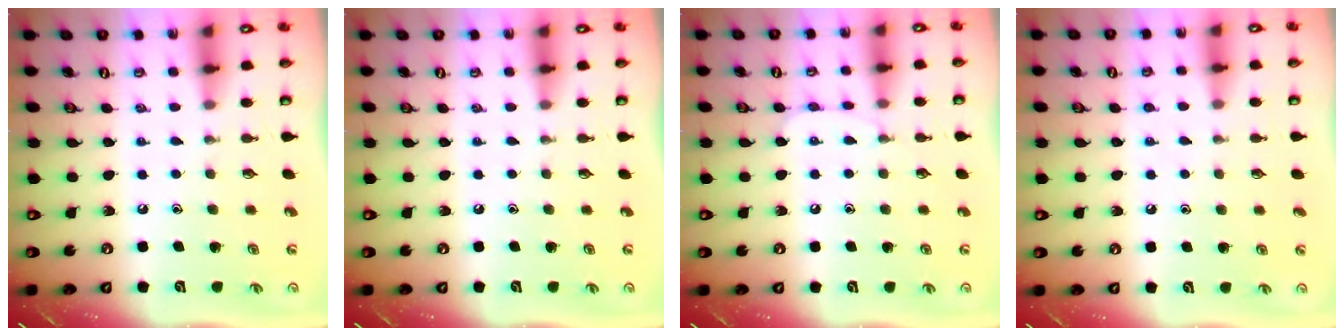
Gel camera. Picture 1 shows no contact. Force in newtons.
{"total": 0.0}
{"total": 6.0, "press": 6.0, "slide": 0.5}
{"total": 4.3, "press": 4.3, "slide": 0.5}